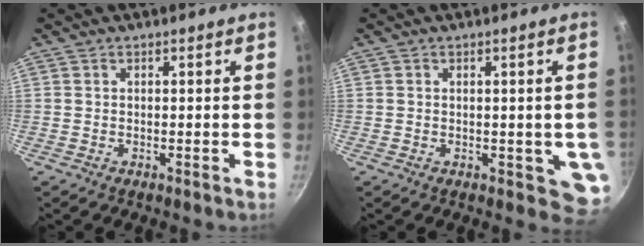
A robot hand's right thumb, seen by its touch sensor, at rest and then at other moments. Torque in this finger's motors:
{"motor_torque": [1.51, 1.36, 0.50, -0.57, 0.23]}